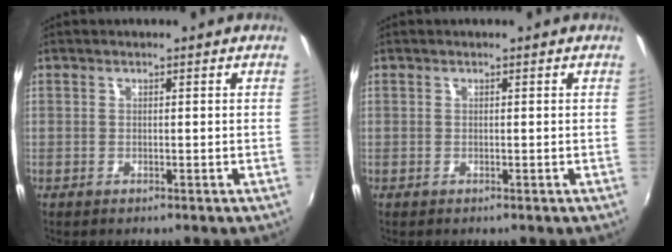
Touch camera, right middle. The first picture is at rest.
{"total": 0.0}